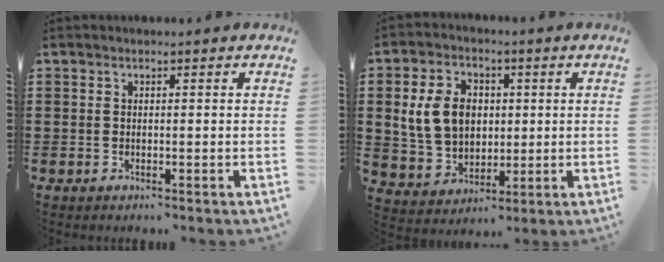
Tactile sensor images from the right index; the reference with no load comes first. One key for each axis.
{"total": 8.9, "fx": 1.5, "fy": 6.9, "fz": 5.4, "tx": -0.138, "ty": 0.014, "tz": 0.024}